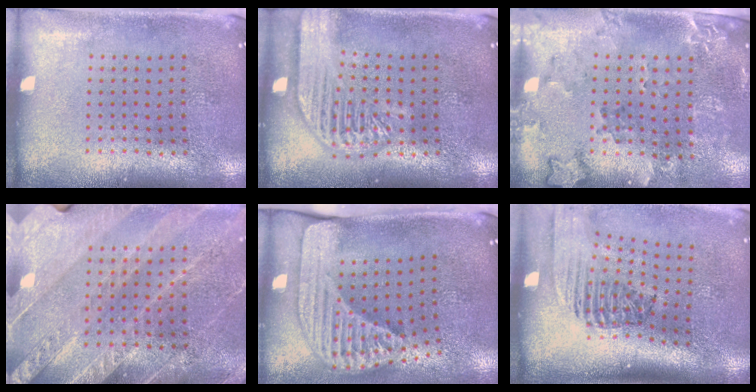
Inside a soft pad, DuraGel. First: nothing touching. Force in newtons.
{"total": 3.4, "press": 3.4, "slide": 0.3}
{"total": 1.8, "press": 1.5, "slide": 0.9}
{"total": 3.1, "press": 2.8, "slide": 1.2}
{"total": 2.4, "press": 1.7, "slide": 1.7}
{"total": 2.3, "press": 1.6, "slide": 1.7}